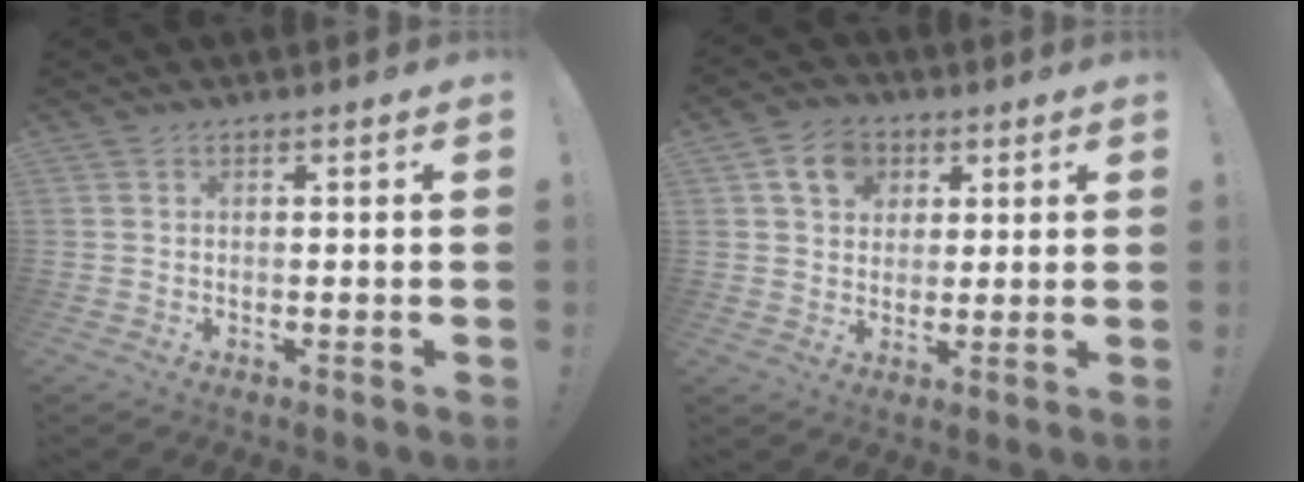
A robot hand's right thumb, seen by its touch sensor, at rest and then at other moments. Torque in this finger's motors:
{"motor_torque": [0.74, 0.94, 0.72, 0.13, -0.02]}